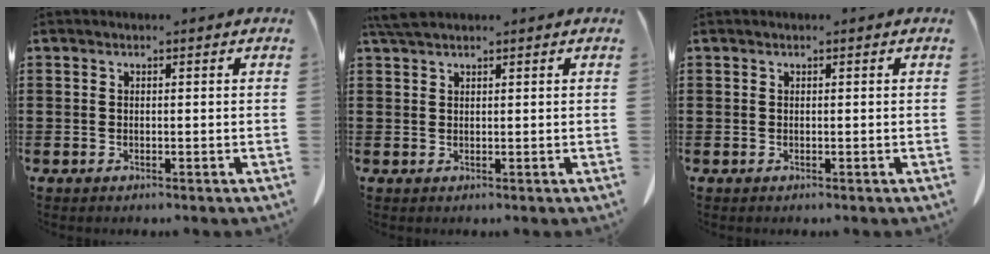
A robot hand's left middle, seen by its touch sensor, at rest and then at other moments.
{"total": 2.4, "force": [1.9, 0.5, 1.4], "torque": [-0.040, -0.002, 0.034]}
{"total": 0.0}